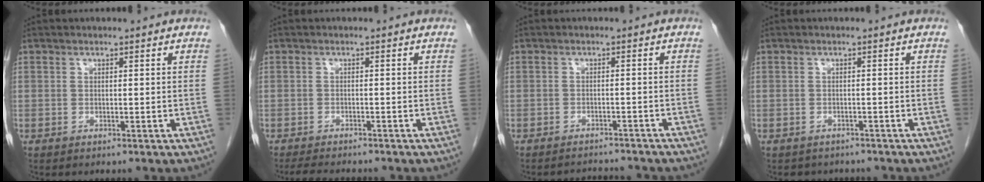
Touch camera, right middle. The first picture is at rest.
{"total": 5.9, "force": [-5.3, 0.9, 2.3], "torque": [-0.038, -0.015, -0.081]}
{"total": 7.0, "force": [-6.7, 1.4, 1.7], "torque": [-0.018, 0.001, -0.077]}
{"total": 3.6, "force": [-3.2, 1.6, 0.4], "torque": [-0.013, 0.000, -0.039]}